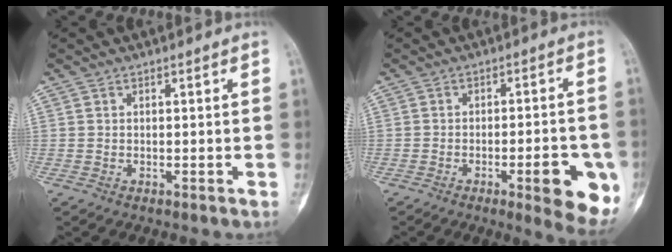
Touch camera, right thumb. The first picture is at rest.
{"total": 11.2, "force": [-4.2, 3.0, 9.9], "torque": [-0.109, 0.007, -0.049]}